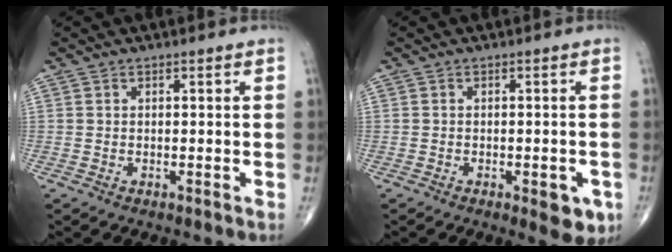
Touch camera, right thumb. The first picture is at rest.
{"total": 5.1, "force": [-2.1, 2.1, 4.1], "torque": [-0.033, 0.000, -0.021]}